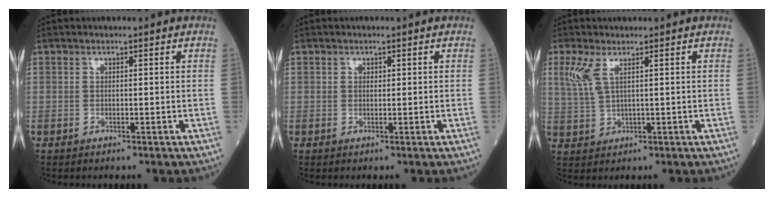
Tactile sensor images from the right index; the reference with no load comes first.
{"total": 0.5, "force": [0.2, 0.4, 0.2], "torque": [0.002, 0.000, 0.002]}
{"total": 3.8, "force": [1.8, 0.8, 3.2], "torque": [-0.087, 0.009, 0.048]}